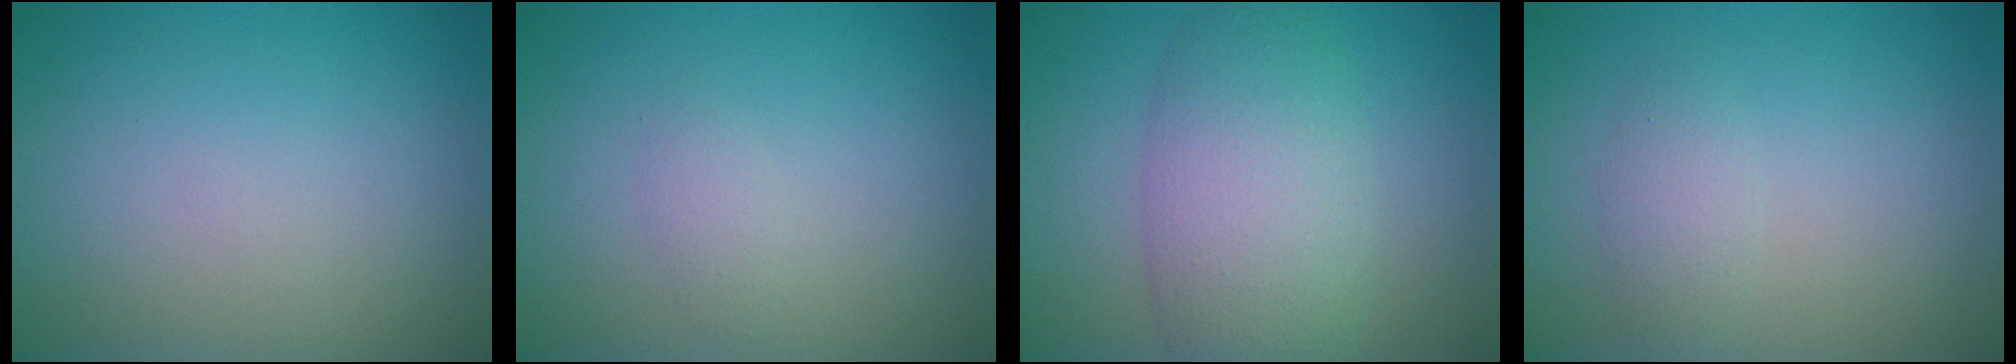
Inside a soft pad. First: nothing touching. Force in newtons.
{"total": 0.9, "press": 0.9, "slide": 0.1}
{"total": 7.3, "press": 7.2, "slide": 0.3}
{"total": 1.6, "press": 1.6, "slide": 0.1}